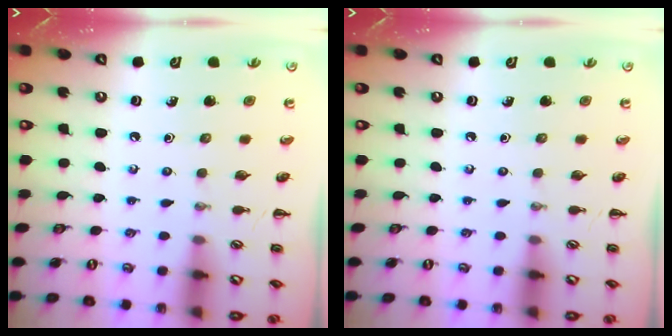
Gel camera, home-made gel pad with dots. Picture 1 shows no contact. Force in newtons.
{"total": 0.0}